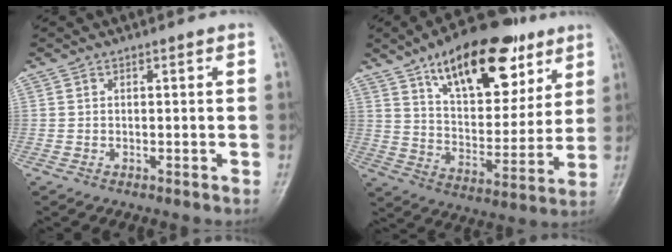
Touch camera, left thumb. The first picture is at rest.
{"total": 22.8, "force": [12.5, 10.9, 15.7], "torque": [-0.195, -0.039, 0.204]}